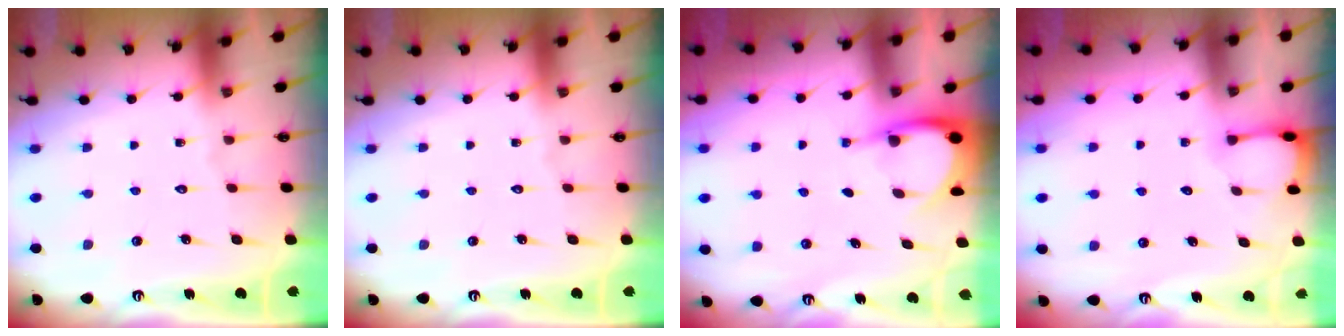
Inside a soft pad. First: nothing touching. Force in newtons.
{"total": 0.0}
{"total": 4.0, "press": 4.0, "slide": 0.2}
{"total": 2.7, "press": 2.7, "slide": 0.4}